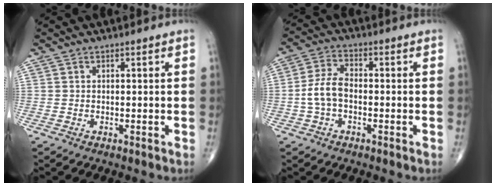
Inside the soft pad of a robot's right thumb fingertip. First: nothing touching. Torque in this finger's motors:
{"motor_torque": [0.10, -0.03, 0.59, -0.08, 0.03]}